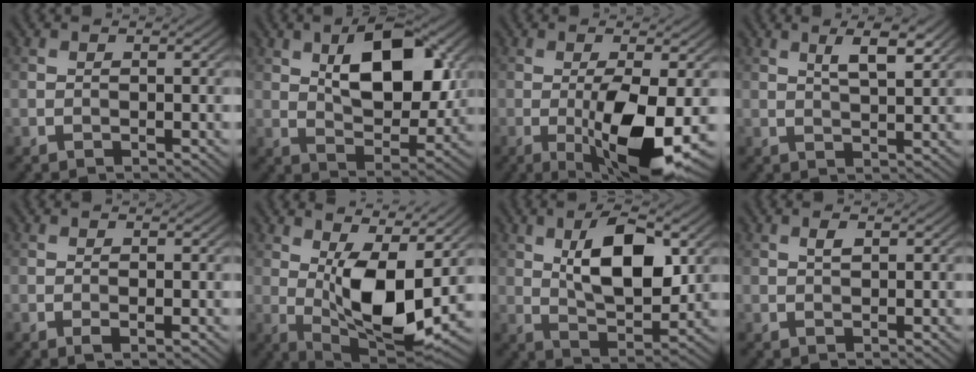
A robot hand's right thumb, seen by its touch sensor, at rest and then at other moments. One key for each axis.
{"total": 12.1, "fx": 3.7, "fy": 6.2, "fz": 9.7, "tx": -0.148, "ty": -0.002, "tz": 0.062}
{"total": 10.2, "fx": -2.4, "fy": 2.5, "fz": 9.6, "tx": -0.161, "ty": -0.010, "tz": -0.036}
{"total": 4.3, "fx": 2.2, "fy": 1.0, "fz": 3.5, "tx": -0.062, "ty": -0.004, "tz": 0.043}
{"total": 1.2, "fx": -0.3, "fy": 0.2, "fz": 1.1, "tx": -0.022, "ty": -0.003, "tz": -0.007}
{"total": 12.3, "fx": 2.0, "fy": 5.0, "fz": 11.1, "tx": -0.192, "ty": -0.014, "tz": 0.037}
{"total": 10.9, "fx": 2.9, "fy": 4.9, "fz": 9.3, "tx": -0.160, "ty": 0.000, "tz": 0.051}
{"total": 1.2, "fx": 0.5, "fy": 0.4, "fz": 1.1, "tx": -0.024, "ty": -0.001, "tz": 0.011}